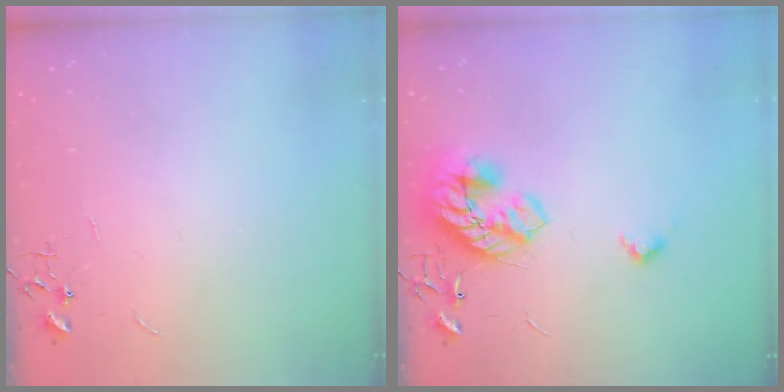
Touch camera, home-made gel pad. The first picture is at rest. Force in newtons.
{"total": 17.8, "press": 17.8, "slide": 0.7}